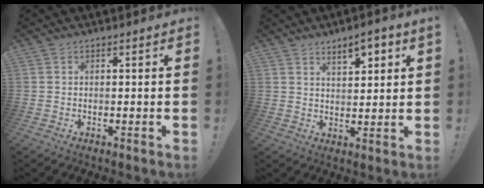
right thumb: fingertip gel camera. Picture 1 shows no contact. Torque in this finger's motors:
{"motor_torque": [0.02, 0.02, 0.07, 0.16, 0.07]}